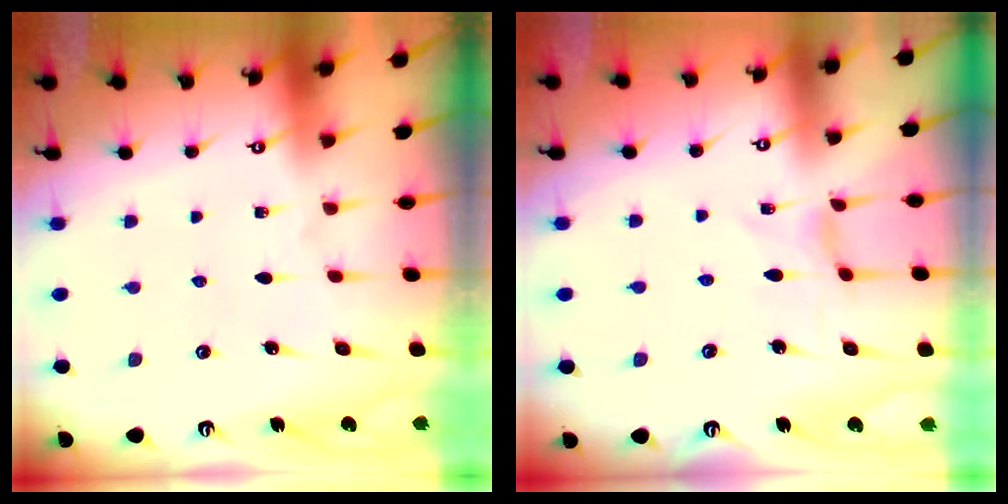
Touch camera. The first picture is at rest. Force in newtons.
{"total": 0.0}